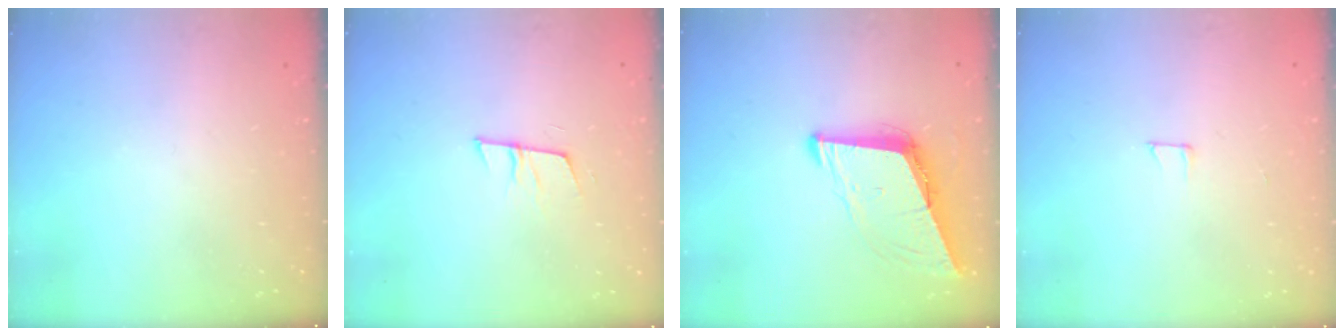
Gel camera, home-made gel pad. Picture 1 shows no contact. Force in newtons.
{"total": 7.9, "press": 7.3, "slide": 3.0}
{"total": 8.6, "press": 7.7, "slide": 3.8}
{"total": 3.9, "press": 3.9, "slide": 0.2}